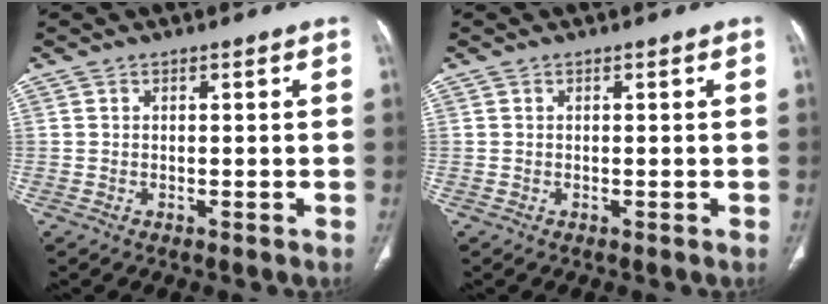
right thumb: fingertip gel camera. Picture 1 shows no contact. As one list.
[{"total": 0.0}]